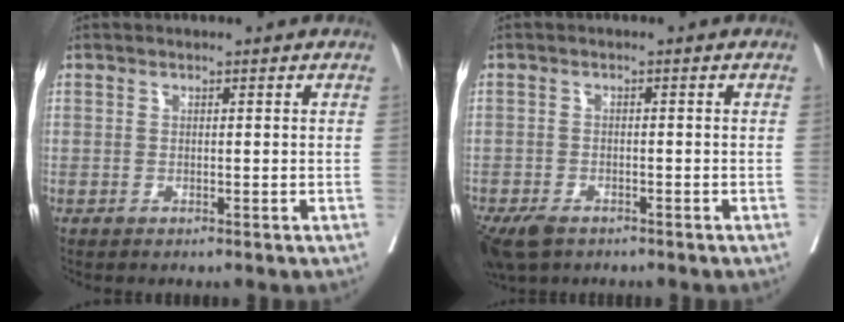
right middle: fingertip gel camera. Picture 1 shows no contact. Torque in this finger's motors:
{"motor_torque": [0.63, -0.61, 0.08, 0.05]}